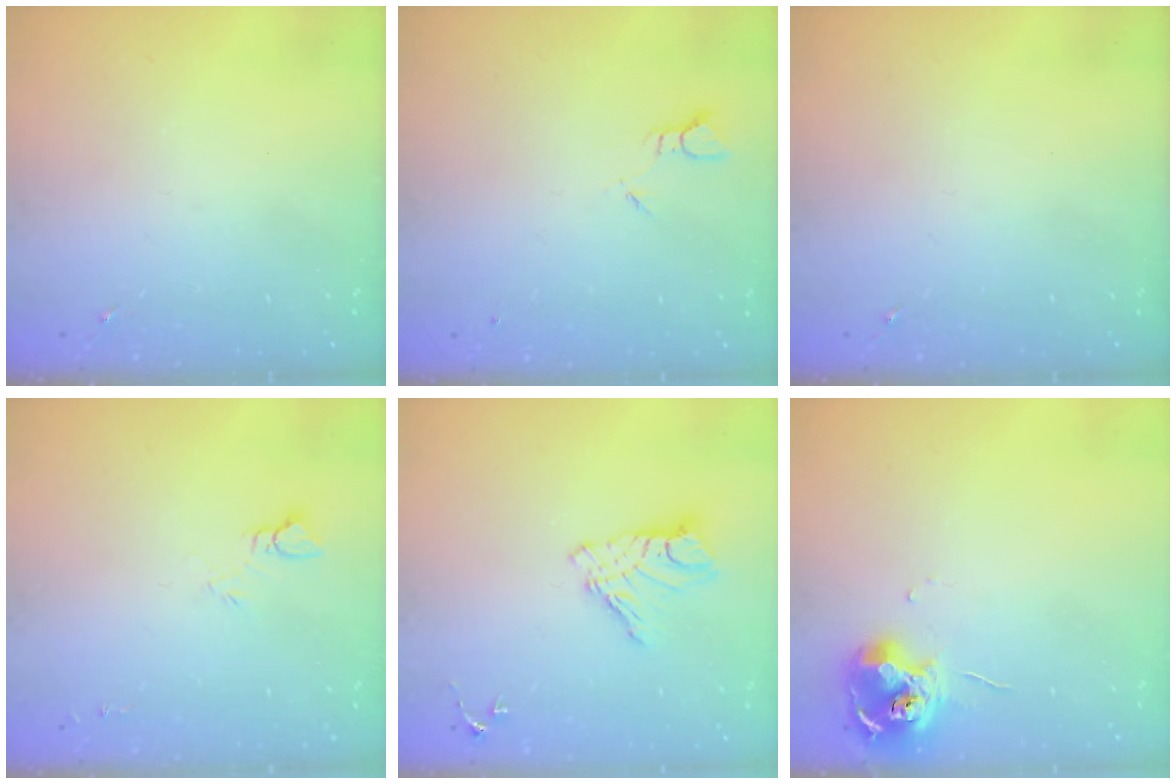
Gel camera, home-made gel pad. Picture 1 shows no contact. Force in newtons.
{"total": 1.9, "press": 1.9, "slide": 0.1}
{"total": 0.0}
{"total": 6.0, "press": 6.0, "slide": 0.4}
{"total": 11.3, "press": 11.2, "slide": 0.9}
{"total": 11.7, "press": 11.6, "slide": 1.0}